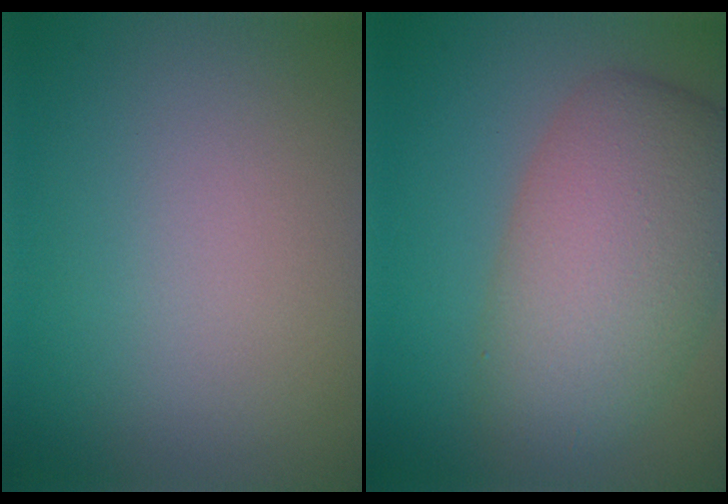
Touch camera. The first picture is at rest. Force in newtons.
{"total": 7.7, "press": 7.7, "slide": 0.7}